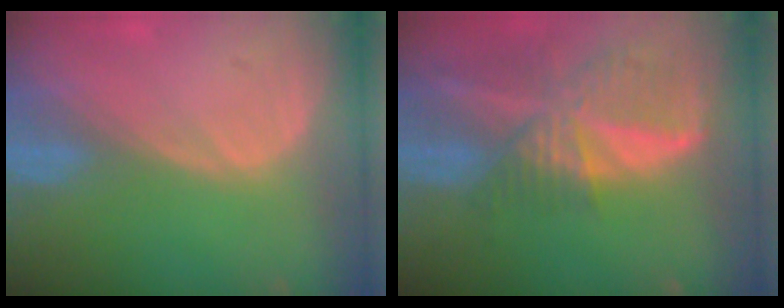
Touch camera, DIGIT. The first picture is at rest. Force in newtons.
{"total": 9.3, "press": 8.0, "slide": 4.7}